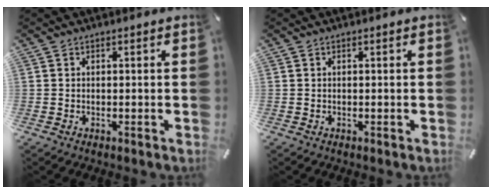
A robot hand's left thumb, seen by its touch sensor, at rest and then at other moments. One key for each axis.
{"total": 0.0}